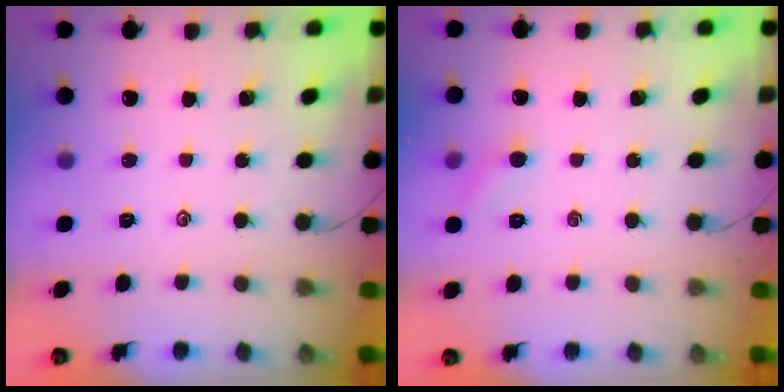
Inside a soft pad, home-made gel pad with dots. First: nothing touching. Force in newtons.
{"total": 5.0, "press": 4.7, "slide": 1.5}